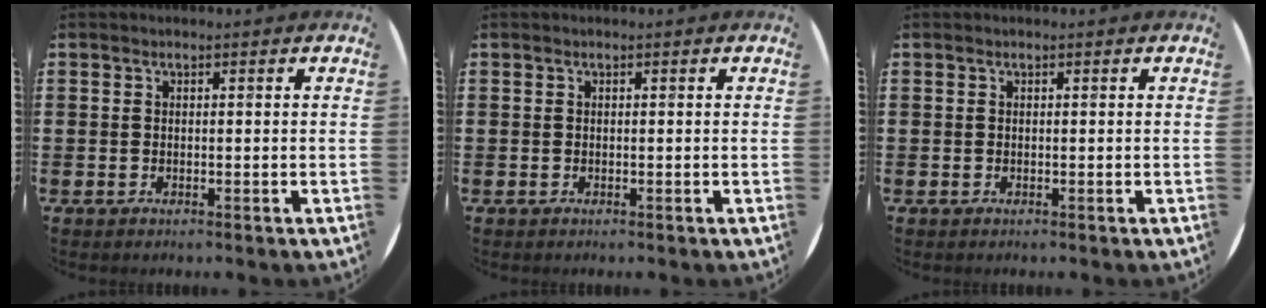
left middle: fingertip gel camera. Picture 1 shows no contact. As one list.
[{"total": 0.0}, {"total": 0.0}]